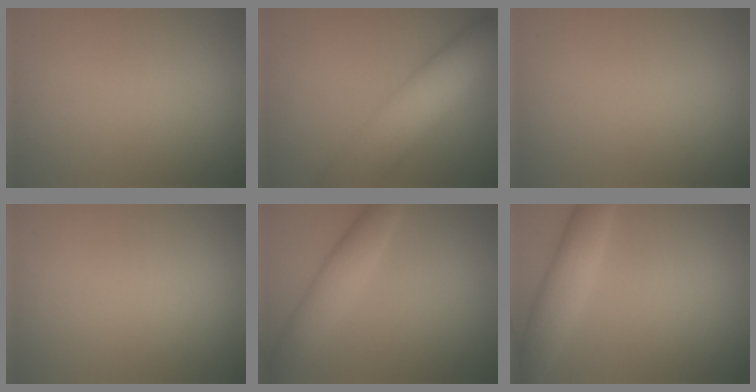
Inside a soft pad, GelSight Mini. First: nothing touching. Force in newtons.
{"total": 9.7, "press": 9.7, "slide": 0.4}
{"total": 0.0}
{"total": 0.0}
{"total": 4.1, "press": 4.1, "slide": 0.1}
{"total": 4.2, "press": 4.2, "slide": 0.2}